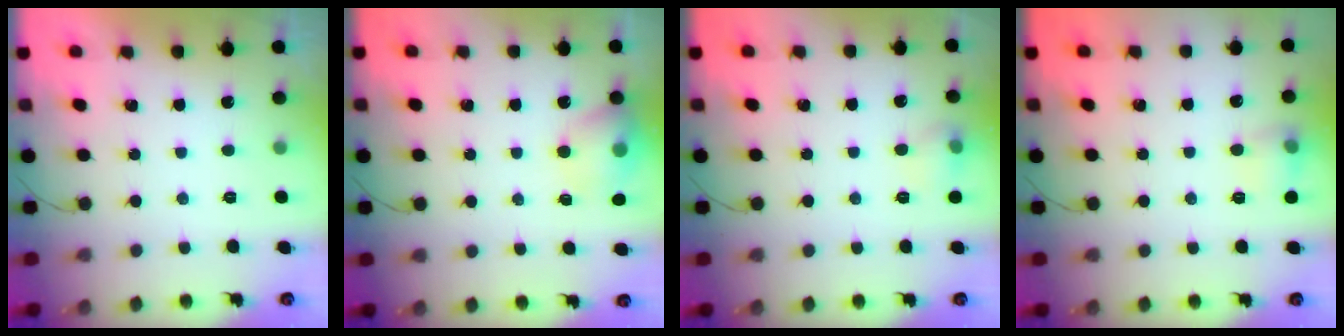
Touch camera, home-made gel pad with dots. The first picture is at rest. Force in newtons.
{"total": 11.8, "press": 9.0, "slide": 7.6}
{"total": 6.8, "press": 6.7, "slide": 1.3}
{"total": 7.7, "press": 7.6, "slide": 1.1}